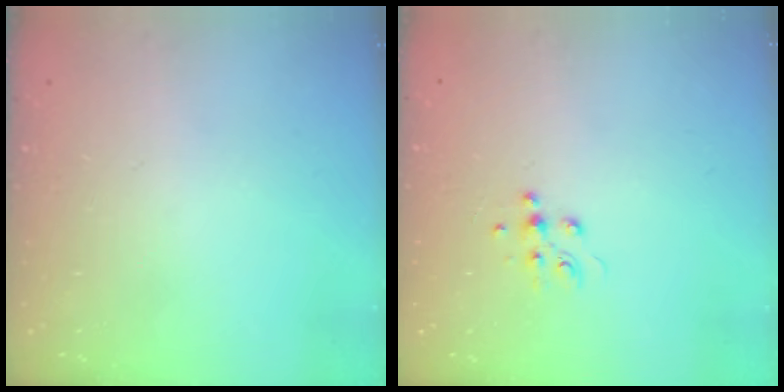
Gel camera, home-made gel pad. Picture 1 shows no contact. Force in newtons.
{"total": 6.1, "press": 6.0, "slide": 1.3}